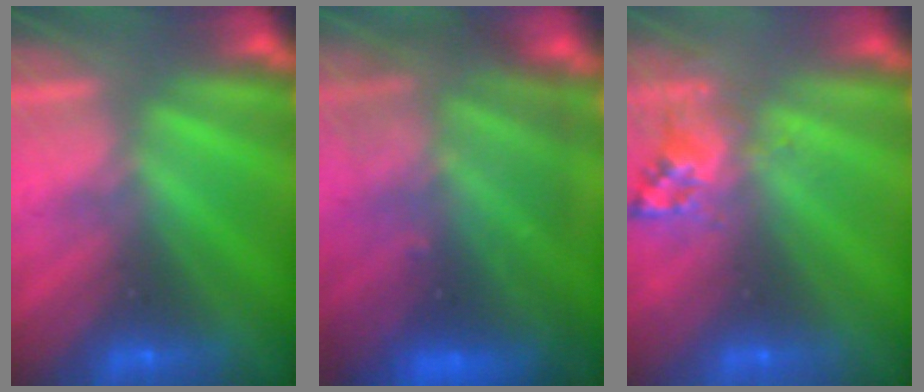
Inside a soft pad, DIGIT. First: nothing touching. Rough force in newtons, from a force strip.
{"total": 8.0}
{"total": 2.5}